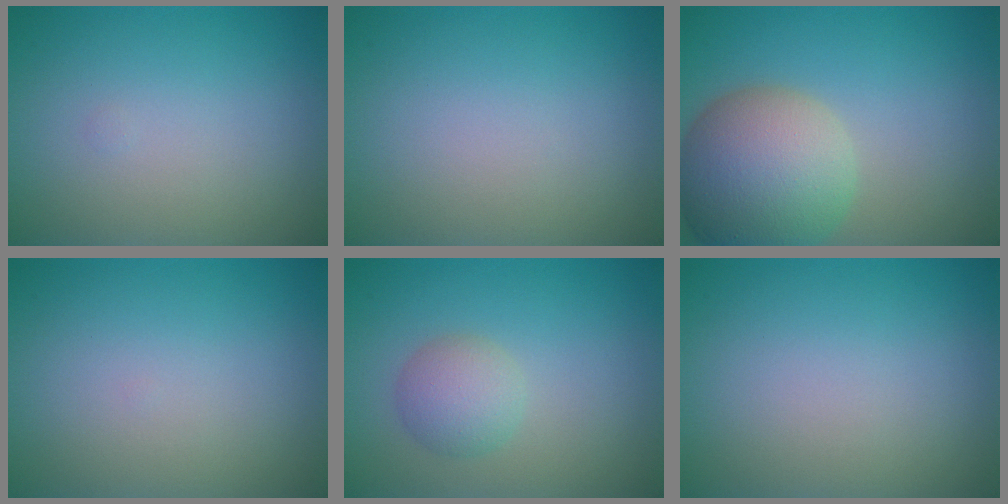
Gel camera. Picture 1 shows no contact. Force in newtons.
{"total": 0.0}
{"total": 9.6, "press": 9.6, "slide": 0.6}
{"total": 0.0}
{"total": 2.7, "press": 2.7, "slide": 0.1}
{"total": 0.0}